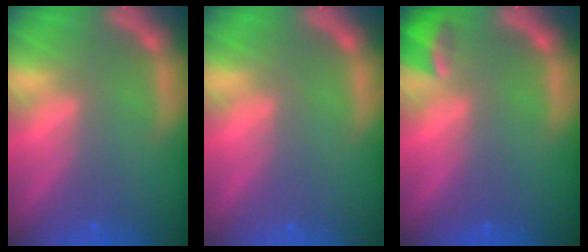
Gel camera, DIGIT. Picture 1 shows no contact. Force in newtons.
{"total": 0.0}
{"total": 2.4}